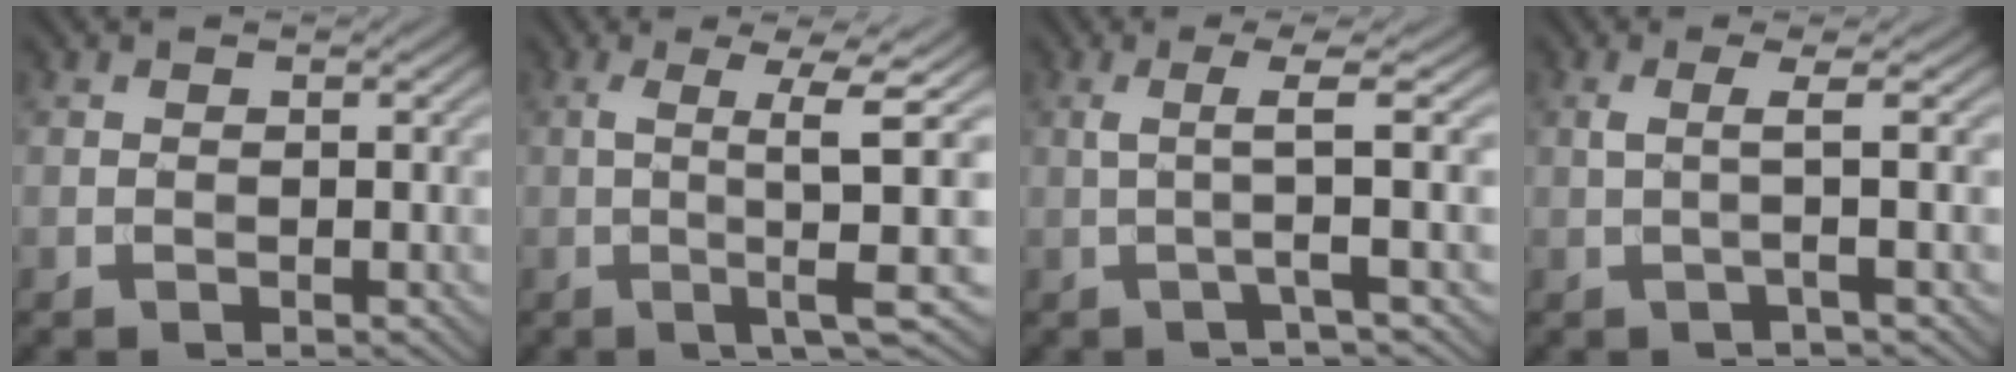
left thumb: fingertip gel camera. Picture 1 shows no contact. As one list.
[{"total": 7.2, "force": [-0.5, 0.3, 7.1], "torque": [-0.130, 0.008, -0.008]}, {"total": 4.0, "force": [0.2, 0.0, 4.0], "torque": [-0.076, 0.008, -0.007]}, {"total": 2.8, "force": [0.2, 0.0, 2.8], "torque": [-0.055, 0.005, -0.007]}]